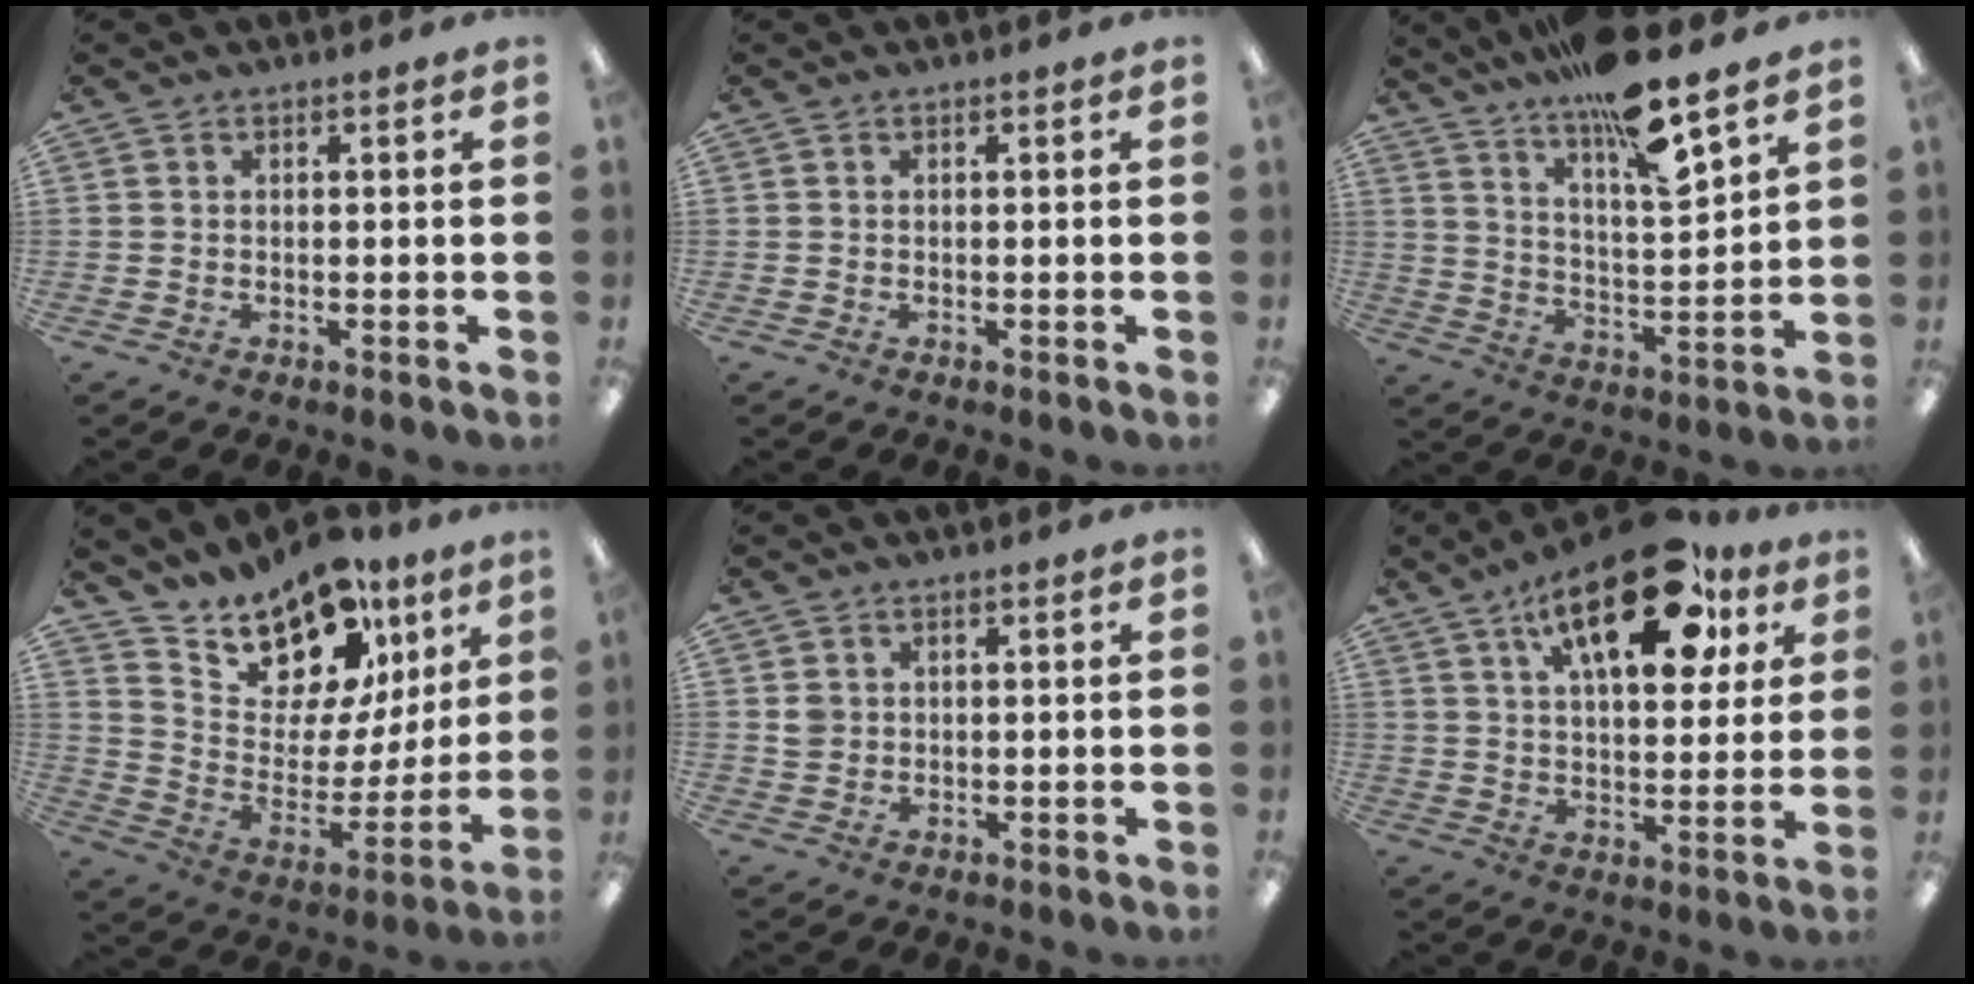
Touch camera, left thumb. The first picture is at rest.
{"total": 0.0}
{"total": 15.5, "force": [12.2, 2.5, 9.2], "torque": [-0.157, -0.078, 0.201]}
{"total": 16.1, "force": [14.0, 7.1, 3.8], "torque": [-0.081, -0.124, 0.253]}
{"total": 2.6, "force": [0.4, 2.4, 0.9], "torque": [-0.013, 0.002, 0.005]}
{"total": 21.8, "force": [11.2, 9.8, 15.9], "torque": [-0.237, -0.039, 0.180]}